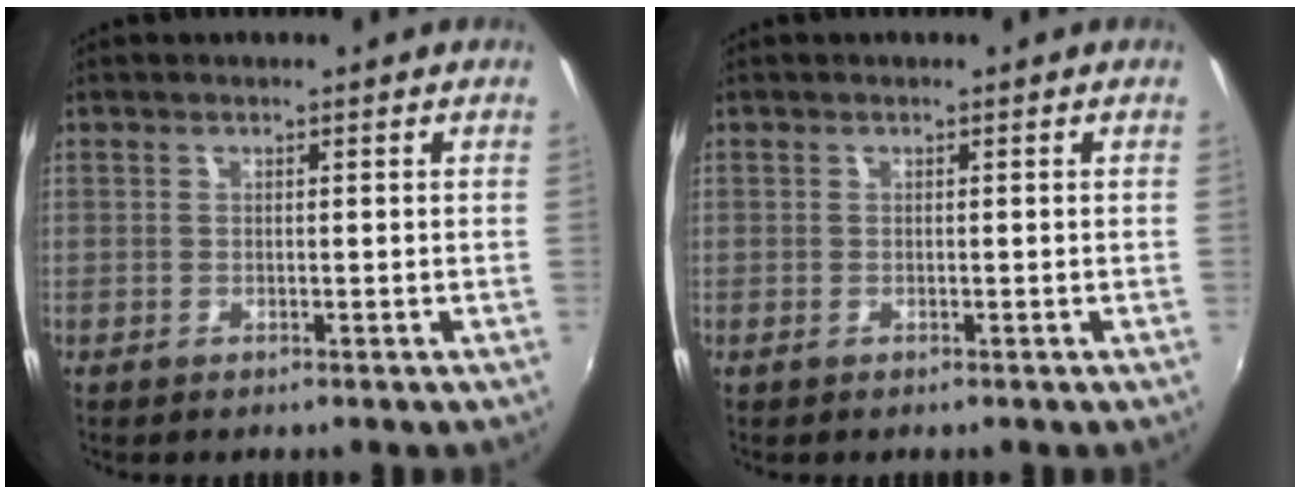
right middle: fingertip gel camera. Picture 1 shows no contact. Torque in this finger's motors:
{"motor_torque": [-0.35, -0.02, -0.01, -0.01]}